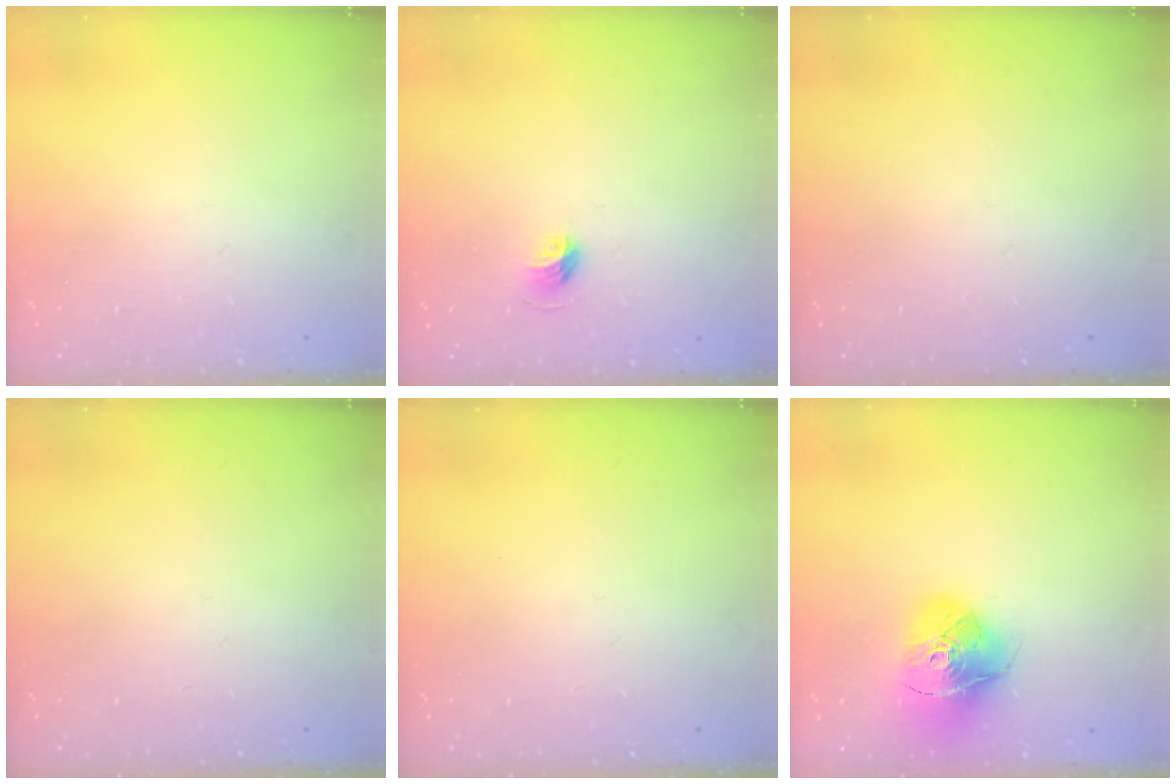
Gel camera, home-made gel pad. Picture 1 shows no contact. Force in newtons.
{"total": 5.4, "press": 5.2, "slide": 1.2}
{"total": 0.0}
{"total": 0.0}
{"total": 0.0}
{"total": 16.4, "press": 16.3, "slide": 1.8}